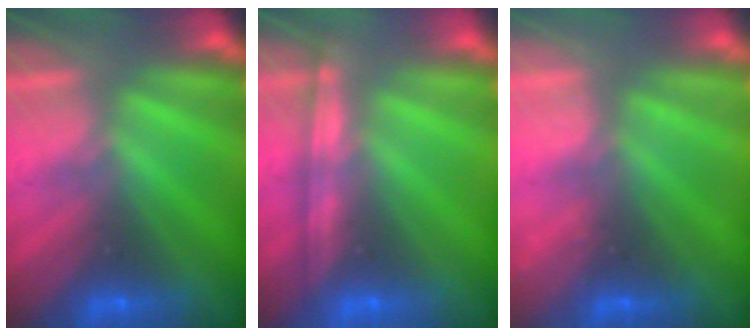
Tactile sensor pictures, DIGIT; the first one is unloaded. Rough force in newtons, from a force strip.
{"total": 1.2}
{"total": 2.3}